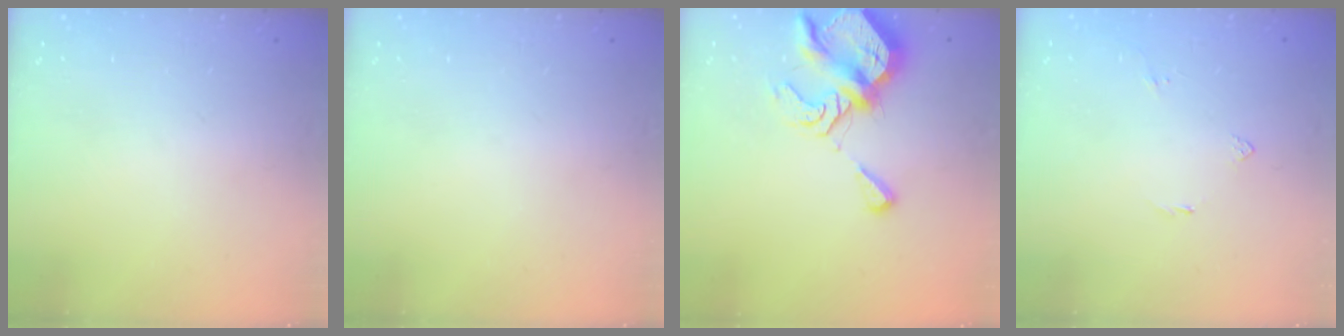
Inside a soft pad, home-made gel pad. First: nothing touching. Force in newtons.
{"total": 0.0}
{"total": 9.0, "press": 8.9, "slide": 1.1}
{"total": 2.7, "press": 2.7, "slide": 0.5}